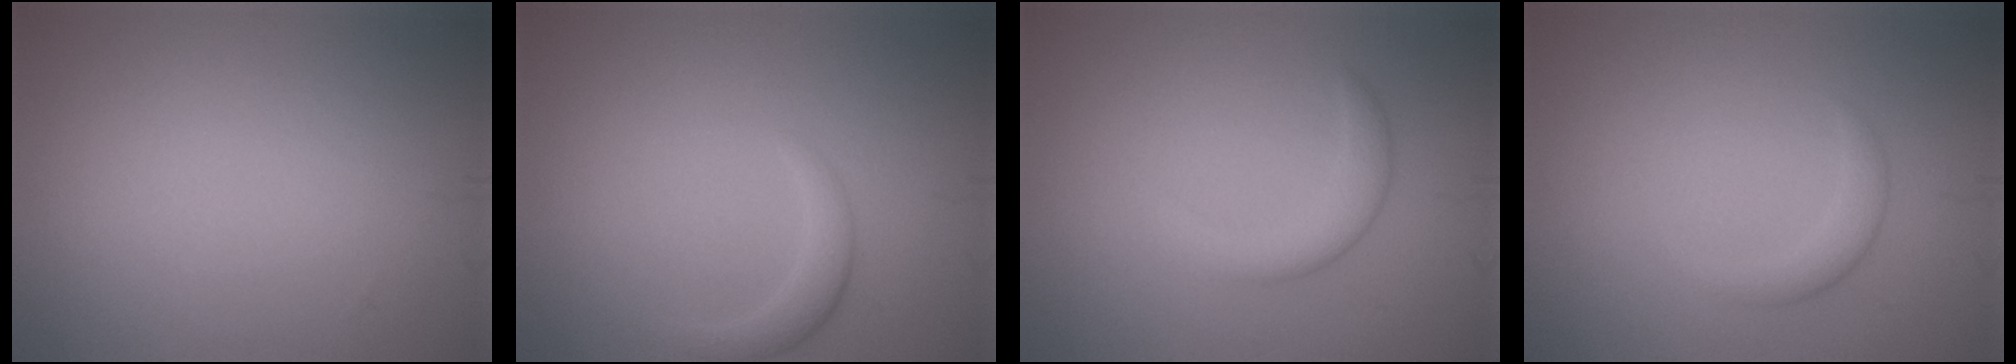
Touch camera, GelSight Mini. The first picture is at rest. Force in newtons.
{"total": 1.8, "press": 1.8, "slide": 0.1}
{"total": 2.5, "press": 2.5, "slide": 0.1}
{"total": 1.7, "press": 1.7, "slide": 0.2}